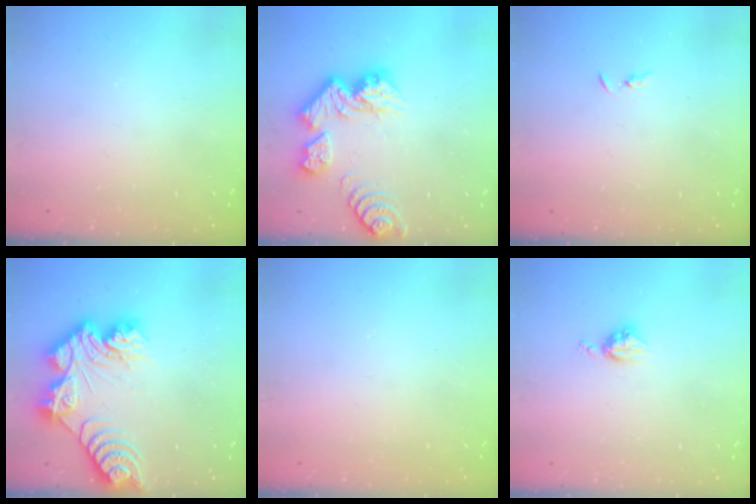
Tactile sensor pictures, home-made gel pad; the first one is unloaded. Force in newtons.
{"total": 12.7, "press": 12.7, "slide": 1.4}
{"total": 2.1, "press": 2.1, "slide": 0.3}
{"total": 15.7, "press": 15.6, "slide": 1.2}
{"total": 0.0}
{"total": 4.6, "press": 4.6, "slide": 0.6}